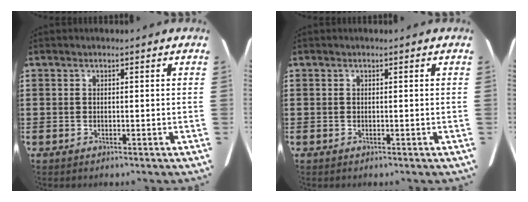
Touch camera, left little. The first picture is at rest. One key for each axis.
{"total": 0.0}